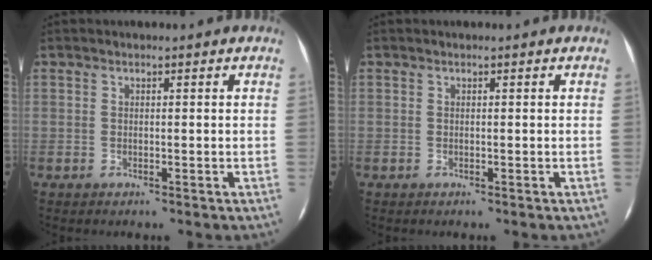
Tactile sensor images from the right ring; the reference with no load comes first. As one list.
[{"total": 0.0}]